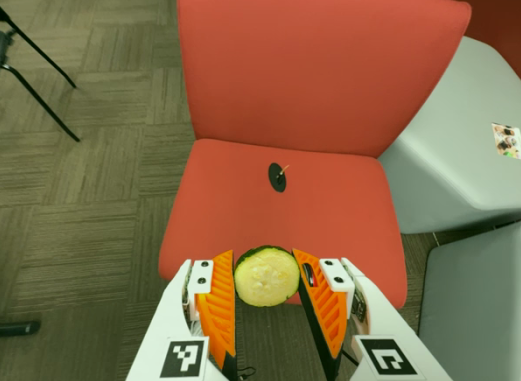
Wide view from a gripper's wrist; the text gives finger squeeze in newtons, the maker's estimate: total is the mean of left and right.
{"total": 8.9, "left": 8.9, "right": 8.9}